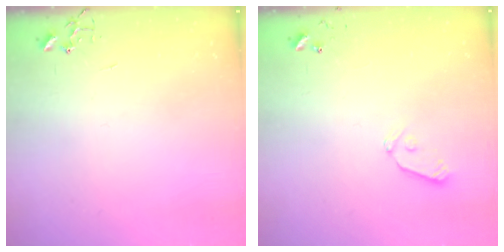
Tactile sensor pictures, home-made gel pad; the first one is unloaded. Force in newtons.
{"total": 6.0, "press": 6.0, "slide": 0.7}